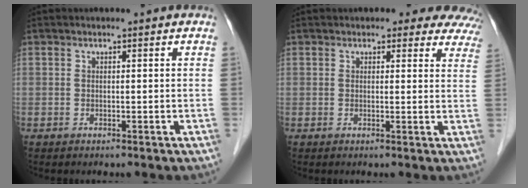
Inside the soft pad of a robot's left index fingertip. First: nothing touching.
{"total": 8.8, "force": [8.1, 3.2, 1.3], "torque": [0.033, -0.011, 0.057]}